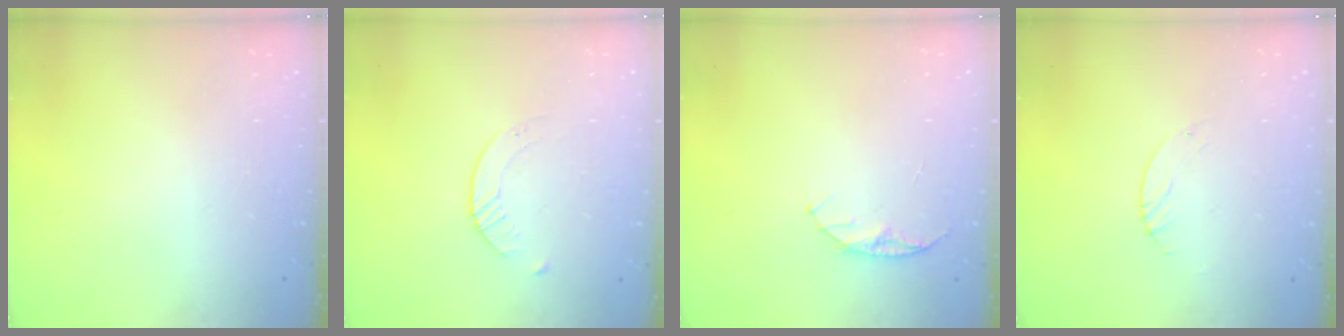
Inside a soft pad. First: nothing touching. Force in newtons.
{"total": 1.6, "press": 1.6, "slide": 0.3}
{"total": 5.9, "press": 5.8, "slide": 0.7}
{"total": 0.9, "press": 0.8, "slide": 0.2}